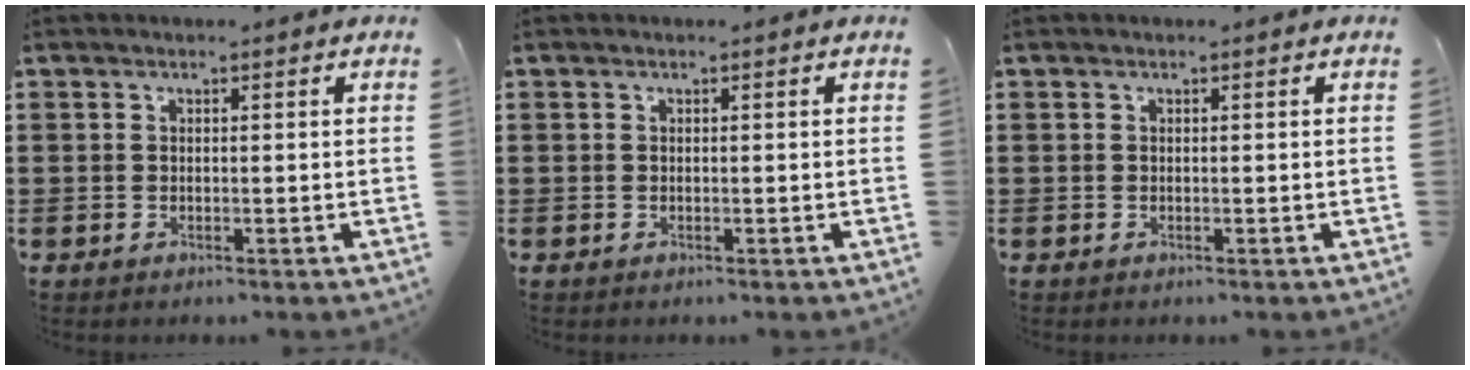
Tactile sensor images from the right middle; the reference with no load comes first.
{"total": 0.0}
{"total": 0.0}